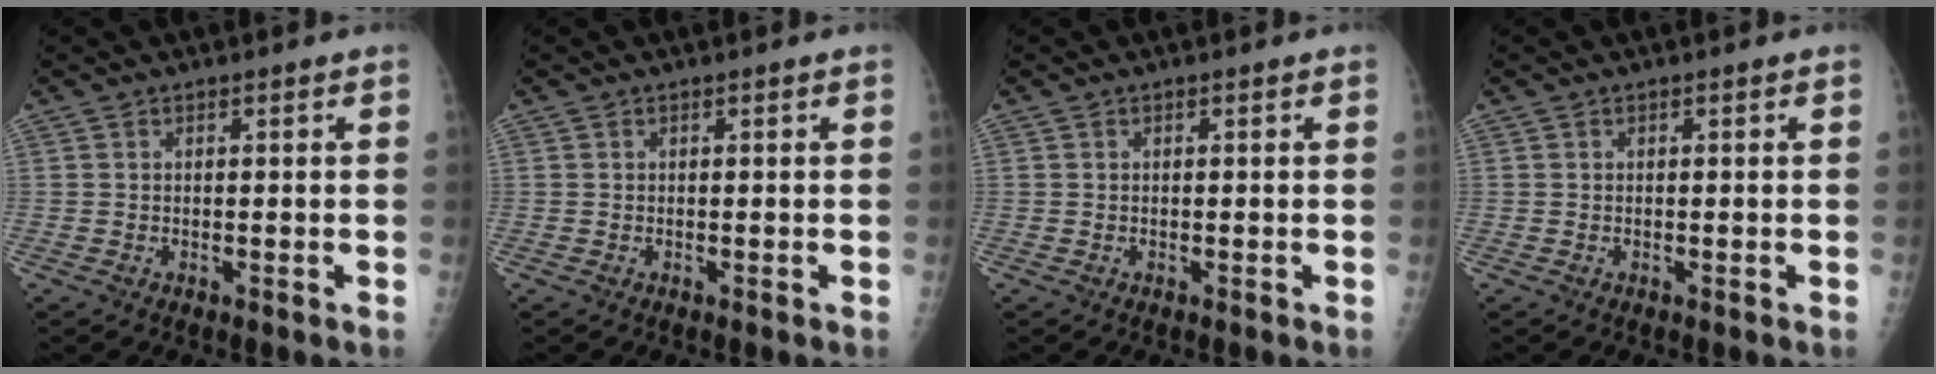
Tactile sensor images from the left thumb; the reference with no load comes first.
{"total": 0.0}
{"total": 0.0}
{"total": 0.0}